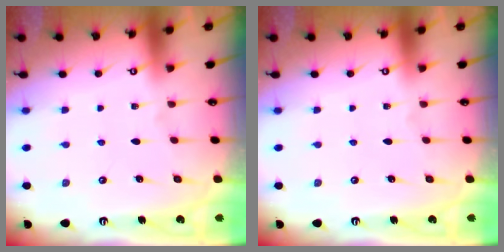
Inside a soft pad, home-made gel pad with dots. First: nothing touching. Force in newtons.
{"total": 0.0}